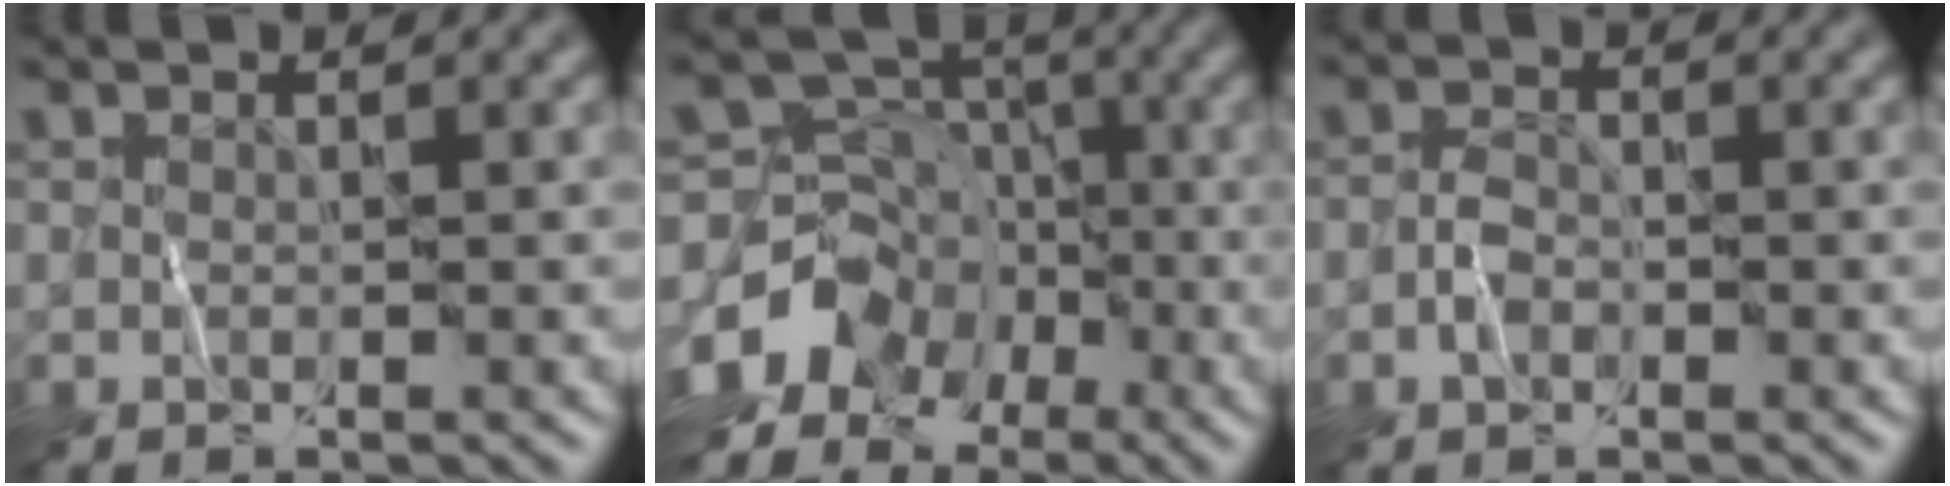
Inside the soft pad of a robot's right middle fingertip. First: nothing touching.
{"total": 10.0, "force": [-5.5, 7.6, 3.4], "torque": [-0.064, 0.000, -0.100]}
{"total": 1.4, "force": [-0.7, 0.9, 0.8], "torque": [-0.012, 0.006, -0.017]}